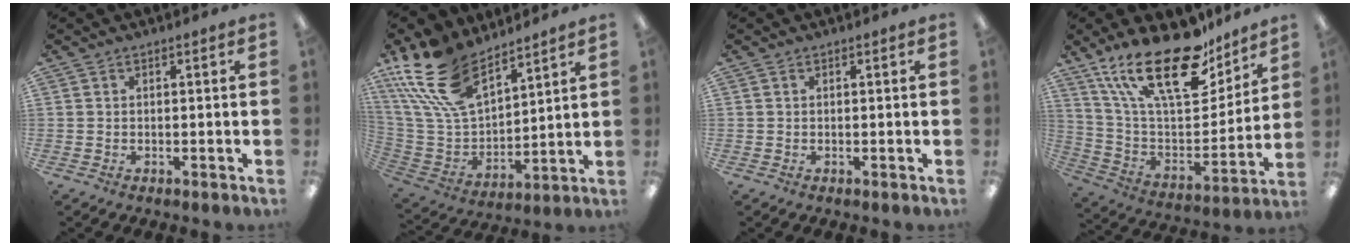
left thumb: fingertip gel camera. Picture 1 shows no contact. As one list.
[{"total": 21.6, "force": [14.2, 10.6, 12.3], "torque": [-0.276, -0.071, 0.264]}, {"total": 0.0}, {"total": 26.8, "force": [18.1, 10.7, 16.6], "torque": [-0.290, -0.107, 0.313]}]